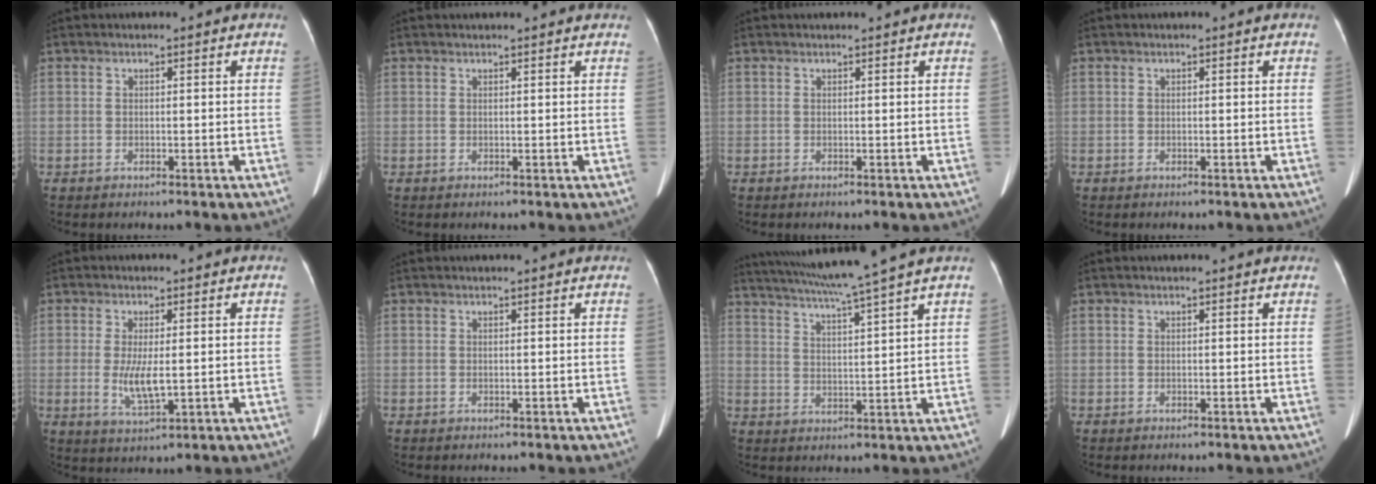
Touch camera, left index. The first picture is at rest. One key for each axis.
{"total": 2.5, "fx": 2.4, "fy": 0.0, "fz": 0.7, "tx": -0.011, "ty": 0.014, "tz": 0.026}
{"total": 0.7, "fx": 0.7, "fy": 0.1, "fz": 0.1, "tx": -0.007, "ty": 0.011, "tz": 0.011}
{"total": 0.0}
{"total": 4.7, "fx": -0.1, "fy": 1.0, "fz": 4.6, "tx": -0.097, "ty": -0.014, "tz": 0.004}
{"total": 3.1, "fx": 3.0, "fy": -0.1, "fz": 0.9, "tx": -0.011, "ty": 0.020, "tz": 0.035}
{"total": 12.7, "fx": 10.7, "fy": -2.4, "fz": 6.4, "tx": -0.115, "ty": -0.004, "tz": 0.161}
{"total": 2.9, "fx": 2.8, "fy": 0.1, "fz": 0.8, "tx": -0.012, "ty": 0.014, "tz": 0.030}